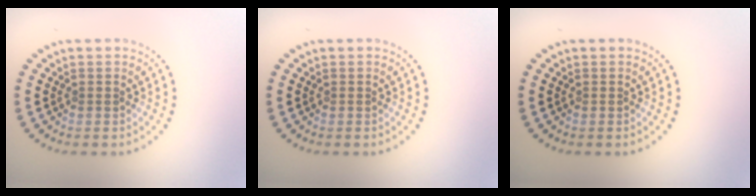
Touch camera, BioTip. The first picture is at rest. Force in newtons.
{"total": 0.0}
{"total": 0.0}